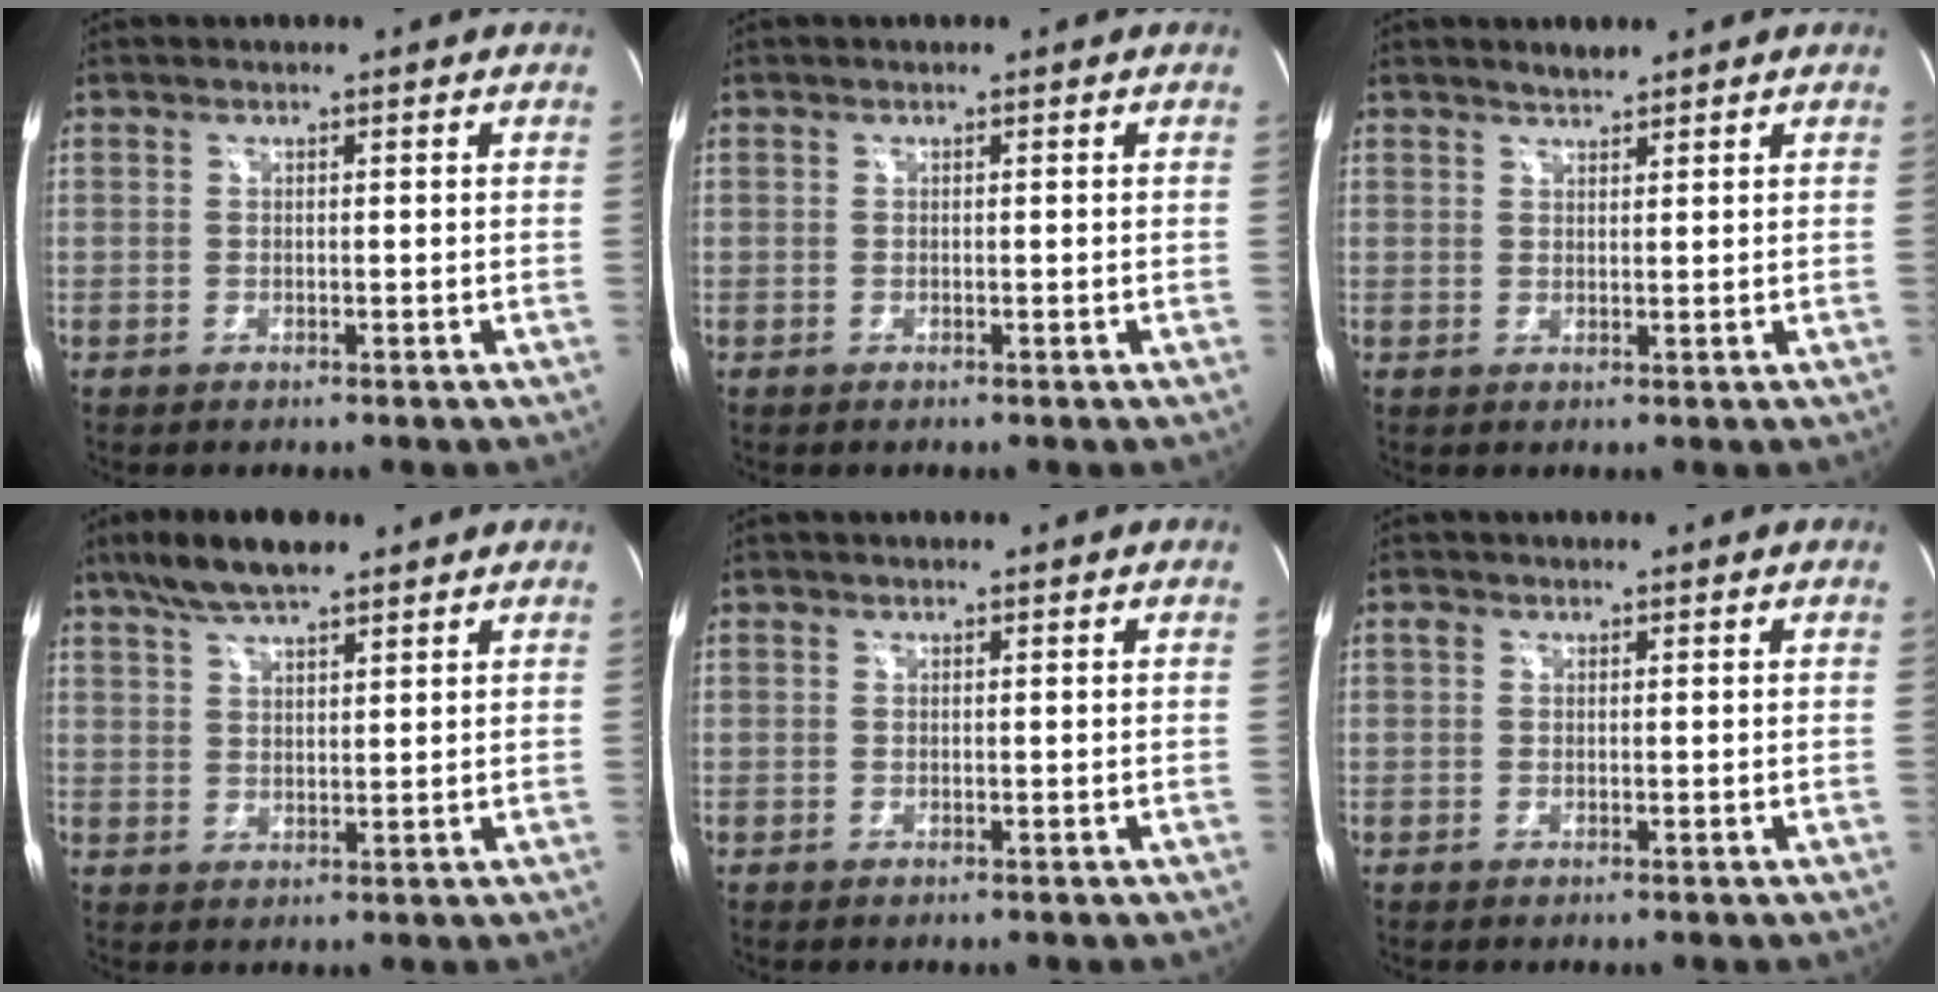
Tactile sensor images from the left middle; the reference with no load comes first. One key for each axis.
{"total": 0.0}
{"total": 1.7, "fx": 1.7, "fy": 0.2, "fz": 0.4, "tx": -0.016, "ty": 0.001, "tz": 0.033}
{"total": 7.8, "fx": 6.0, "fy": 1.7, "fz": 4.7, "tx": -0.097, "ty": 0.015, "tz": 0.109}
{"total": 0.0}
{"total": 0.7, "fx": 0.4, "fy": 0.6, "fz": 0.4, "tx": -0.010, "ty": 0.006, "tz": 0.006}